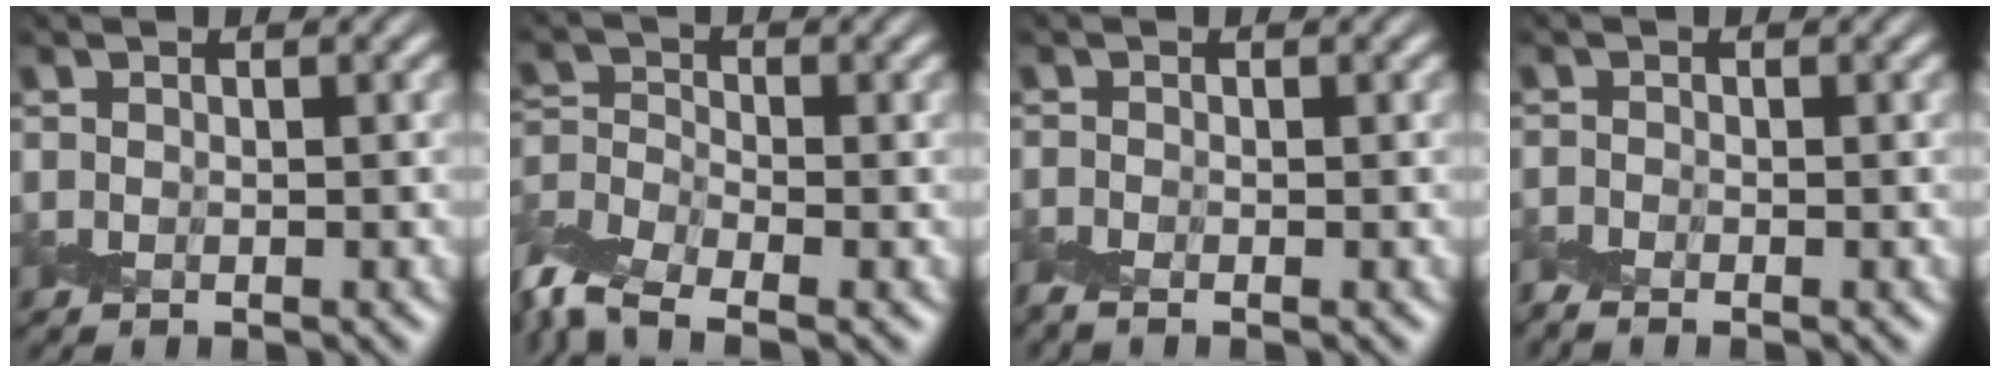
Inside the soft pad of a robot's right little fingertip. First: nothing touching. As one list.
[{"total": 5.4, "force": [-3.8, 2.0, 3.3], "torque": [-0.066, -0.005, -0.092]}, {"total": 1.3, "force": [-0.7, 0.5, 0.9], "torque": [-0.032, -0.001, -0.023]}, {"total": 1.1, "force": [-0.9, 0.4, 0.5], "torque": [-0.023, -0.003, -0.026]}]